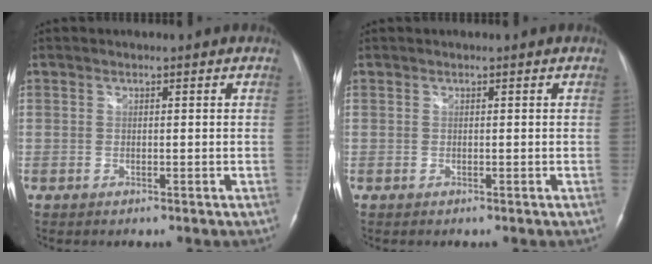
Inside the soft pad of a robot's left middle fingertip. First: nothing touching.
{"total": 0.0}